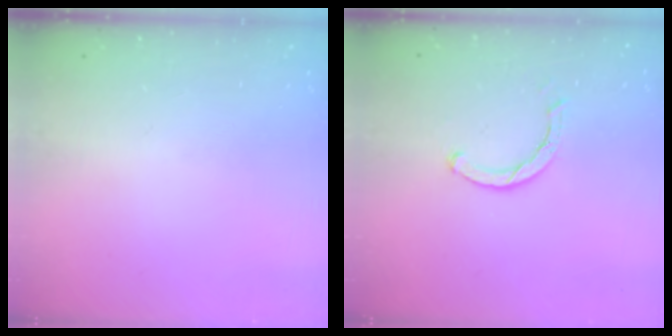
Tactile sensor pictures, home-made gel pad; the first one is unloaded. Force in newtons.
{"total": 2.0, "press": 2.0, "slide": 0.2}